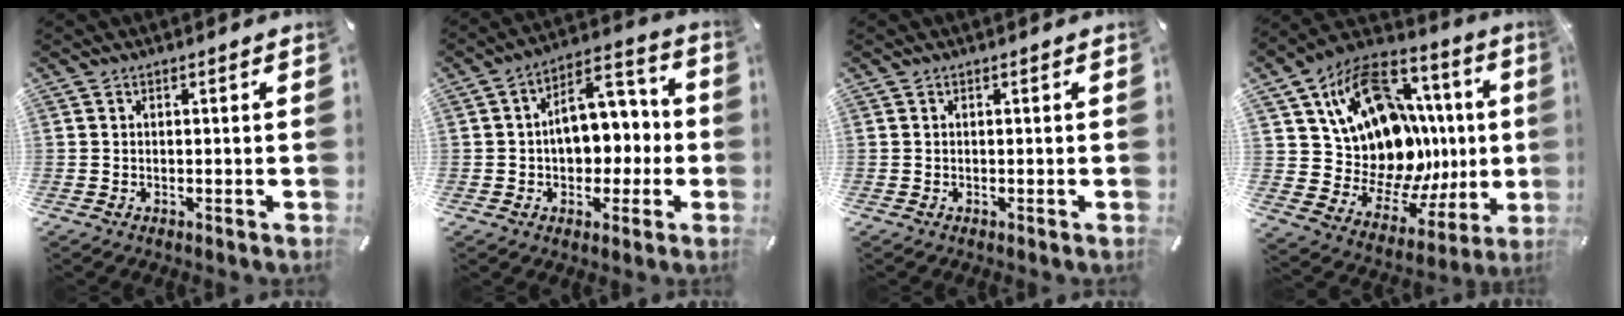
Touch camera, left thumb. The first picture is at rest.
{"total": 11.9, "force": [0.2, 8.8, 8.0], "torque": [-0.096, -0.002, 0.006]}
{"total": 0.0}
{"total": 17.9, "force": [5.1, 13.7, 10.3], "torque": [-0.157, -0.068, 0.118]}